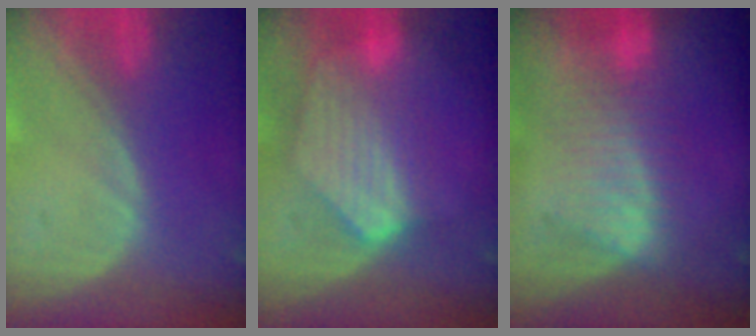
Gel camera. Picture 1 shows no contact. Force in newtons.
{"total": 8.1, "press": 7.7, "slide": 2.5}
{"total": 6.9, "press": 6.9, "slide": 0.6}